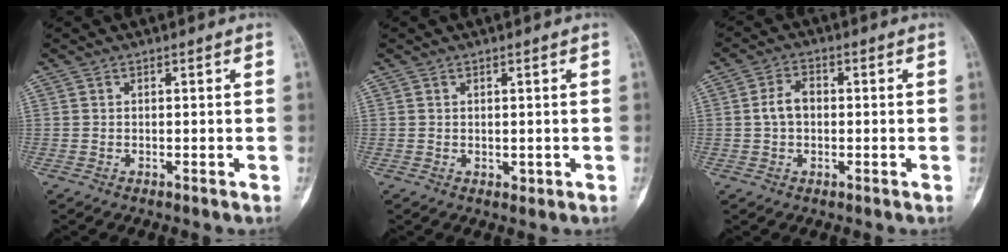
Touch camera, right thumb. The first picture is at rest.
{"total": 0.9, "force": [0.1, 0.7, 0.5], "torque": [-0.006, -0.002, 0.006]}
{"total": 4.3, "force": [0.0, 2.9, 3.2], "torque": [-0.058, 0.015, -0.006]}